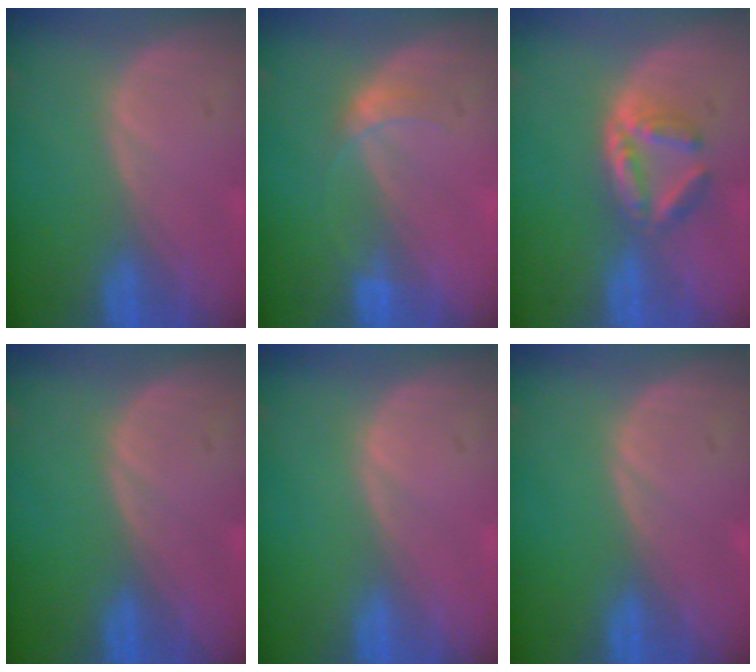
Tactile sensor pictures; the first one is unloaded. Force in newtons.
{"total": 2.1, "press": 2.1, "slide": 0.2}
{"total": 5.1, "press": 5.0, "slide": 1.1}
{"total": 0.0}
{"total": 0.0}
{"total": 0.0}